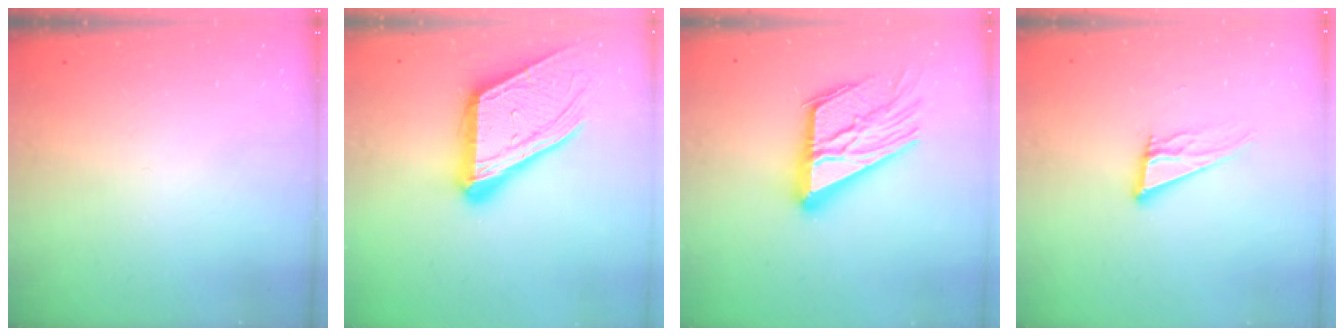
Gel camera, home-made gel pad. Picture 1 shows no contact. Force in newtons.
{"total": 21.5, "press": 21.4, "slide": 2.5}
{"total": 21.5, "press": 21.4, "slide": 2.2}
{"total": 13.0, "press": 12.6, "slide": 3.3}